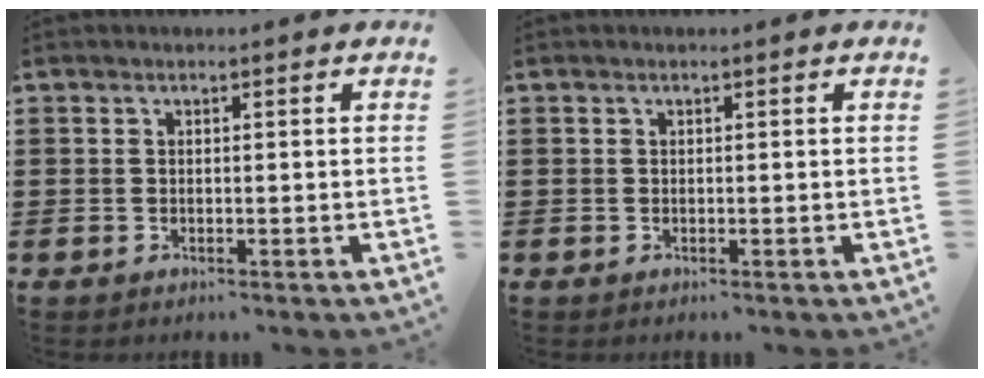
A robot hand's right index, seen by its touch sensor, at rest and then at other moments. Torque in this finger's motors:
{"motor_torque": [0.21, 0.03, 0.01, 0.01]}